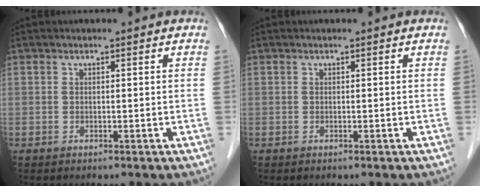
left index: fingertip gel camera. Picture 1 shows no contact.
{"total": 0.0}